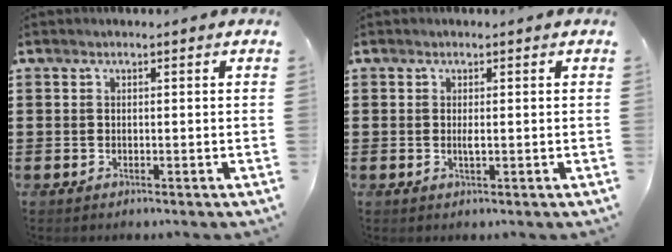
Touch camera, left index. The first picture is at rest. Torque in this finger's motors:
{"motor_torque": [0.41, 0.08, 0.02, 0.05]}